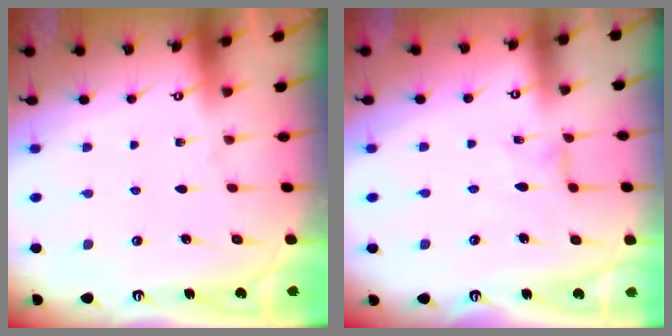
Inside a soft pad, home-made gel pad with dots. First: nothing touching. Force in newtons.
{"total": 0.7, "press": 0.7, "slide": 0.0}